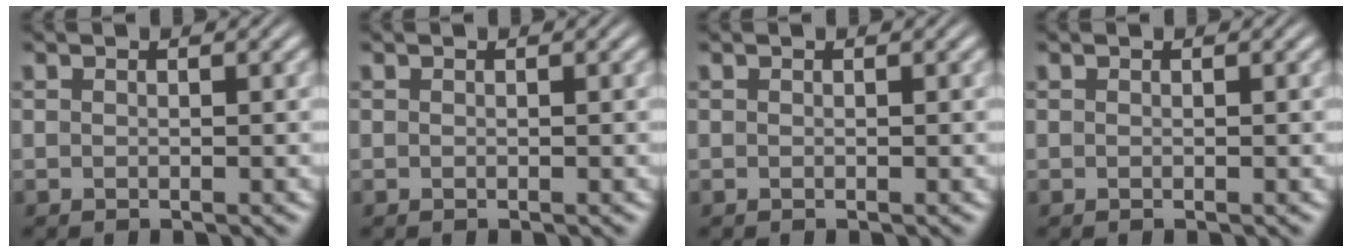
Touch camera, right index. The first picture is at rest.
{"total": 0.0}
{"total": 0.0}
{"total": 0.0}